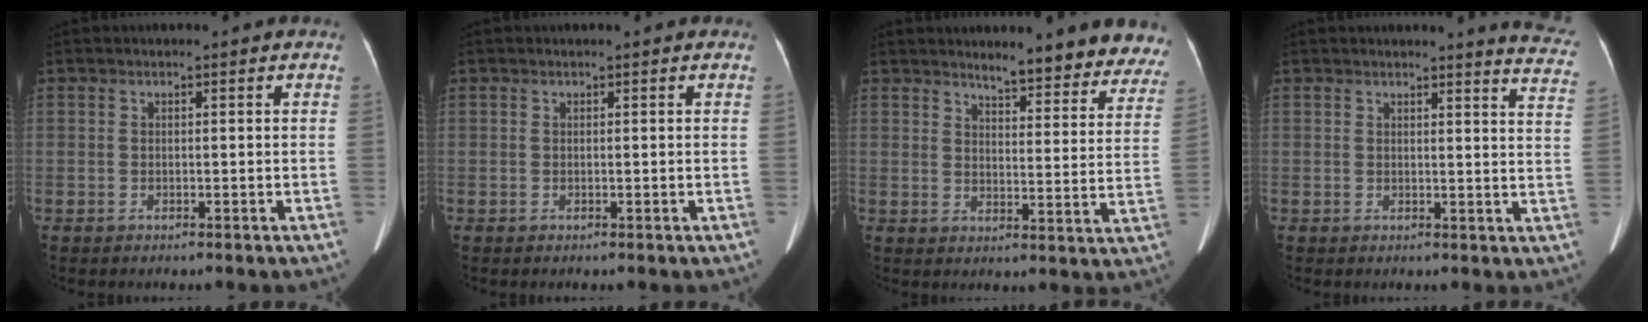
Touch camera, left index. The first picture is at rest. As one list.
[{"total": 0.0}, {"total": 13.4, "force": [12.3, 2.5, 4.7], "torque": [-0.024, -0.031, 0.133]}, {"total": 8.0, "force": [7.9, -0.2, 1.3], "torque": [0.002, -0.074, 0.055]}]